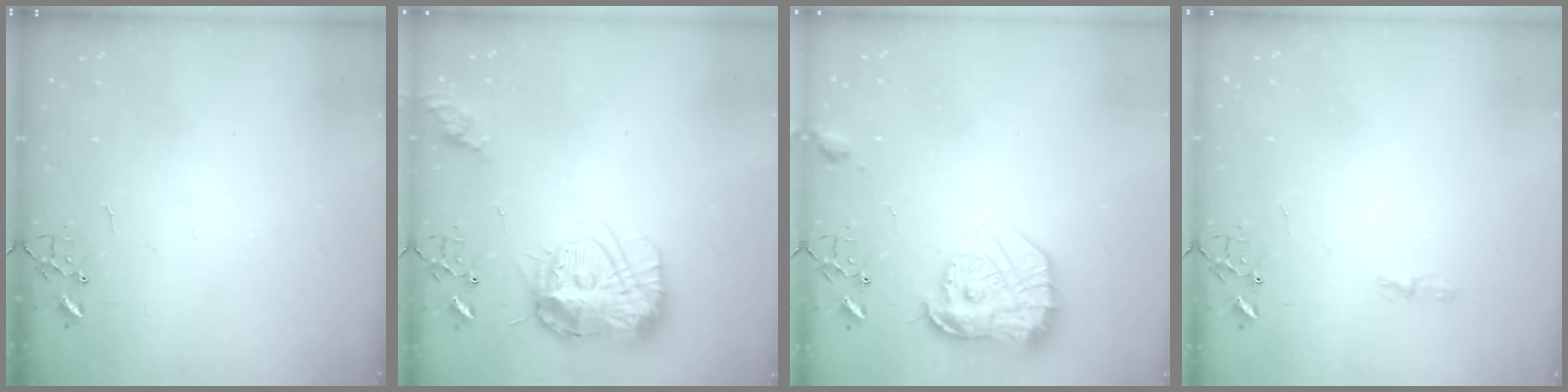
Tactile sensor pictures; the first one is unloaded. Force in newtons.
{"total": 15.6, "press": 15.5, "slide": 1.4}
{"total": 17.9, "press": 17.8, "slide": 1.2}
{"total": 3.2, "press": 3.2, "slide": 0.5}